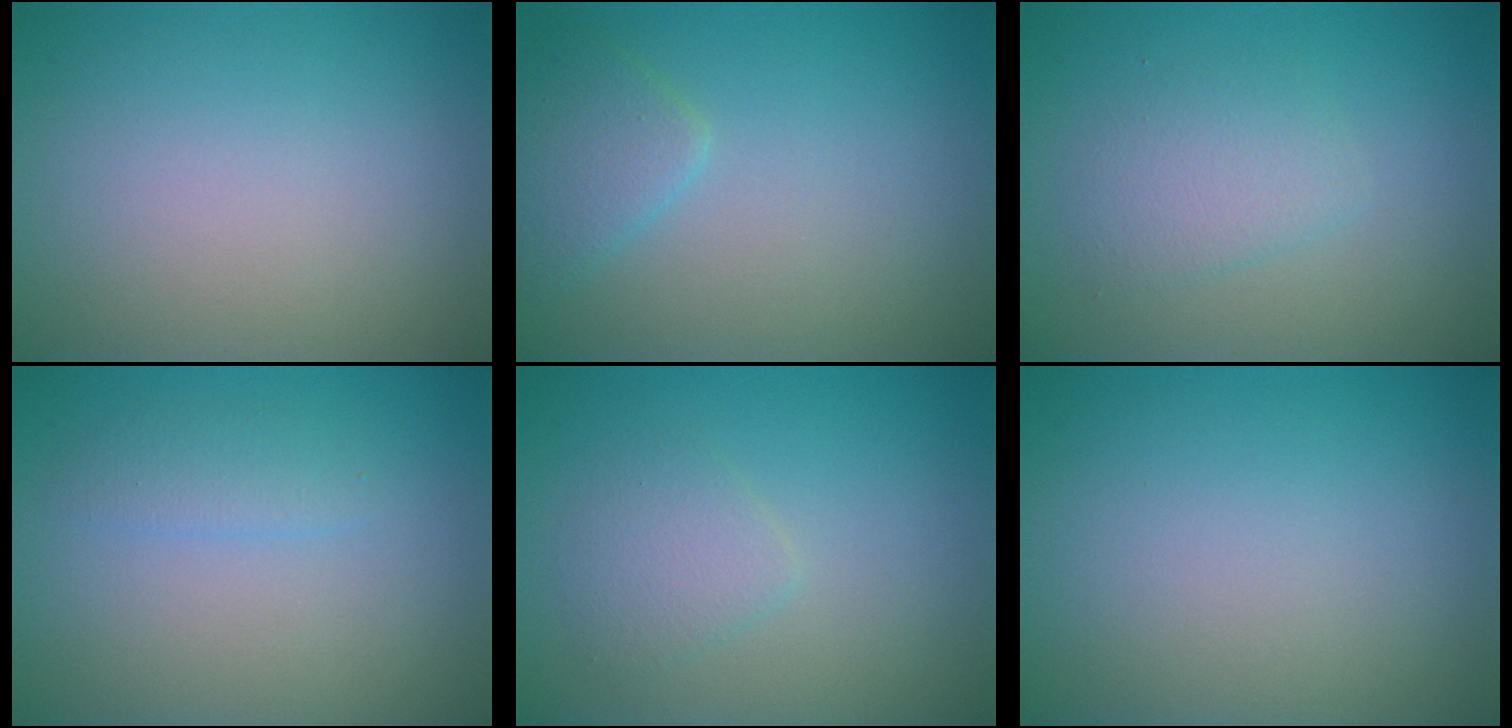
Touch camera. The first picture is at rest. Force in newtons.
{"total": 2.4, "press": 2.4, "slide": 0.1}
{"total": 2.3, "press": 2.3, "slide": 0.0}
{"total": 1.5, "press": 1.5, "slide": 0.0}
{"total": 1.9, "press": 1.9, "slide": 0.1}
{"total": 0.0}